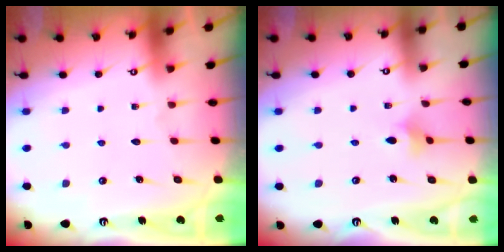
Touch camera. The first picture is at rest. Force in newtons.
{"total": 2.9, "press": 2.8, "slide": 0.6}